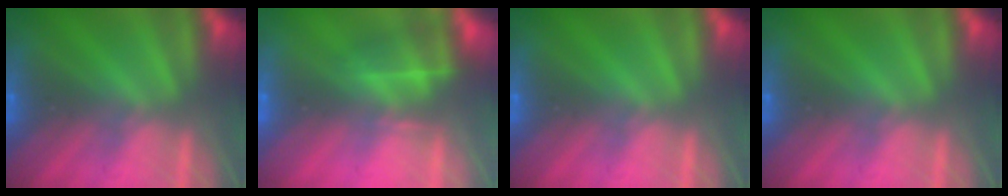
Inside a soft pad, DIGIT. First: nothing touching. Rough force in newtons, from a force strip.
{"total": 4.6}
{"total": 0.0}
{"total": 0.0}